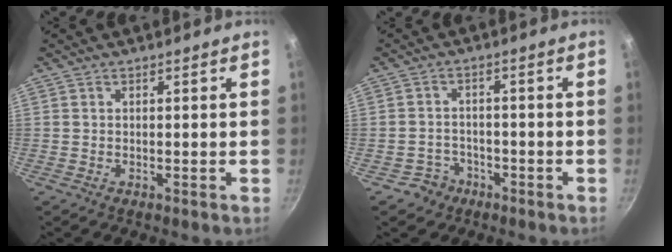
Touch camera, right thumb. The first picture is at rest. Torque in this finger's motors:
{"motor_torque": [0.58, -0.26, -0.06, -0.32, 0.01]}